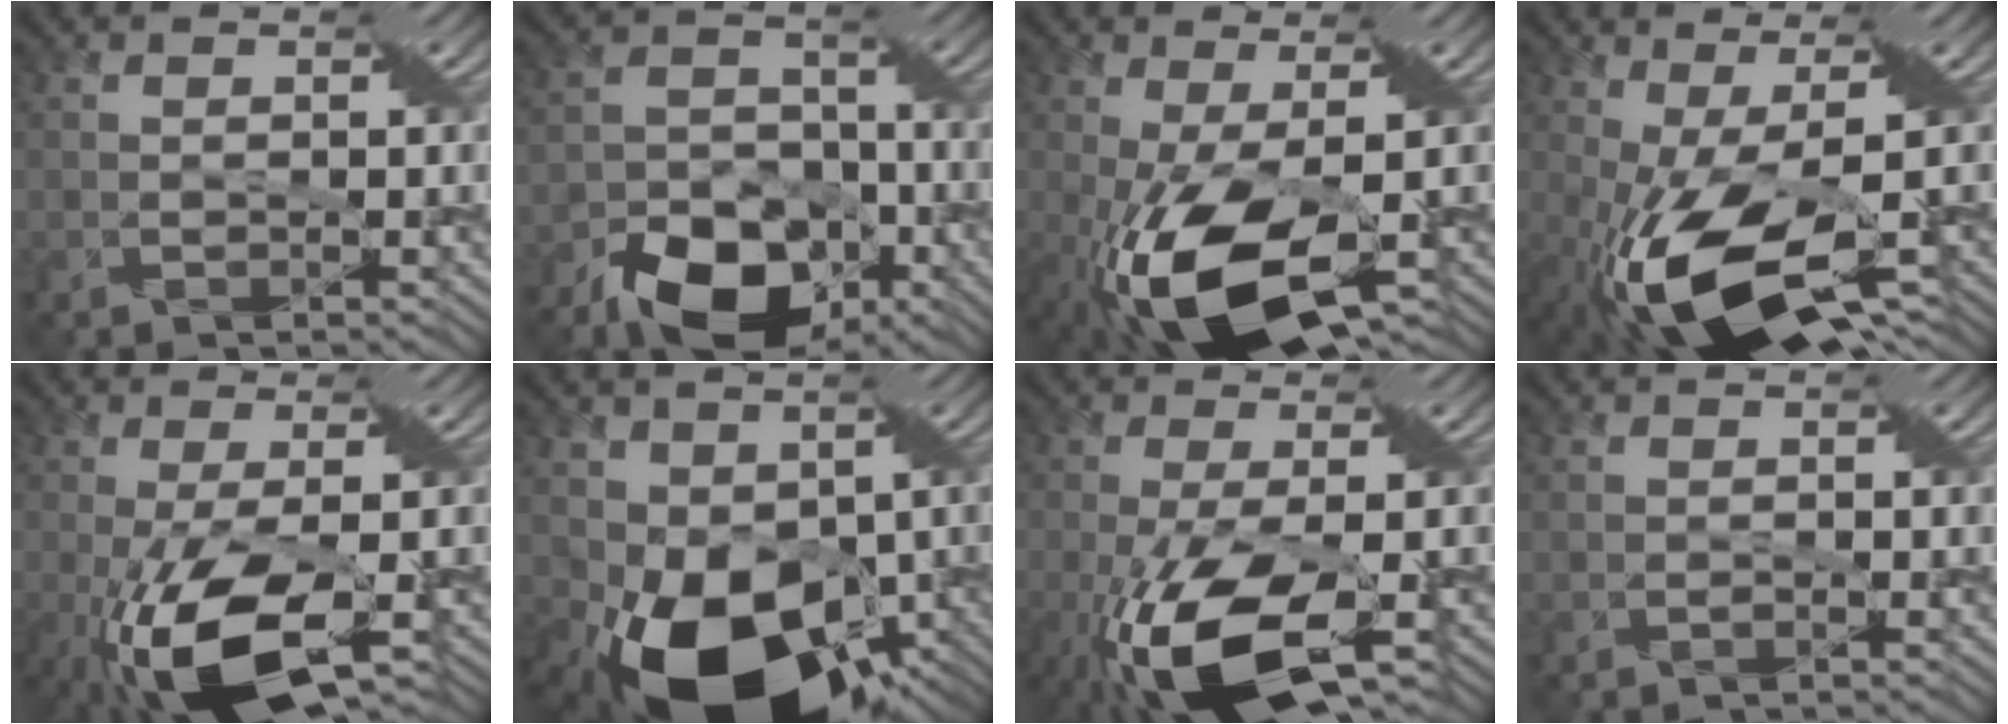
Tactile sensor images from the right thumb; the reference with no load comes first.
{"total": 13.7, "force": [-8.5, 7.8, 7.4], "torque": [-0.142, -0.026, -0.157]}
{"total": 12.1, "force": [-4.2, 4.9, 10.2], "torque": [-0.221, -0.037, -0.070]}
{"total": 13.0, "force": [-4.9, 4.5, 11.2], "torque": [-0.223, -0.023, -0.080]}
{"total": 11.0, "force": [-4.3, 3.8, 9.4], "torque": [-0.201, -0.038, -0.070]}
{"total": 14.5, "force": [-3.2, 10.0, 10.0], "torque": [-0.170, -0.045, -0.046]}
{"total": 12.4, "force": [-5.3, 4.3, 10.3], "torque": [-0.223, -0.038, -0.088]}
{"total": 0.0}